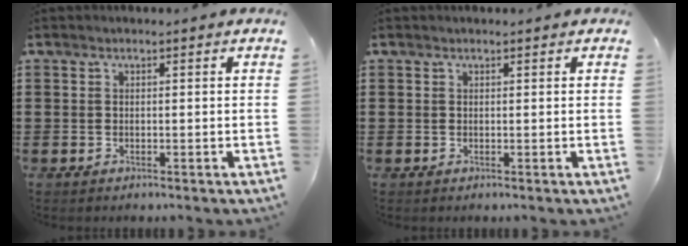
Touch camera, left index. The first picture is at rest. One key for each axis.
{"total": 0.0}